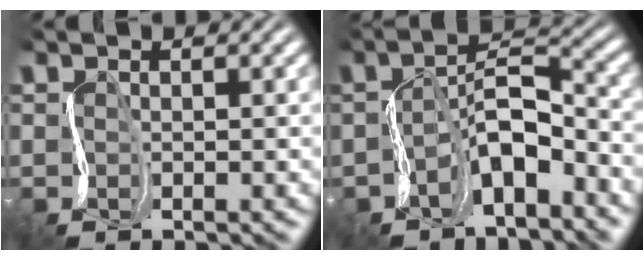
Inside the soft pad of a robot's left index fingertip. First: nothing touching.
{"total": 2.6, "force": [-1.3, 0.7, 2.1], "torque": [-0.043, 0.026, -0.038]}